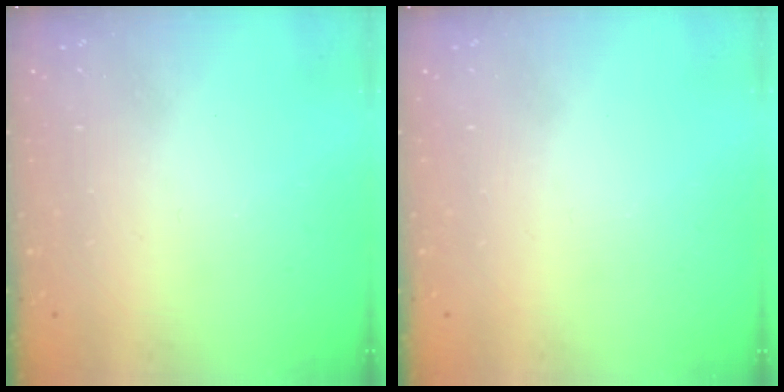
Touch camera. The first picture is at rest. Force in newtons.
{"total": 0.0}